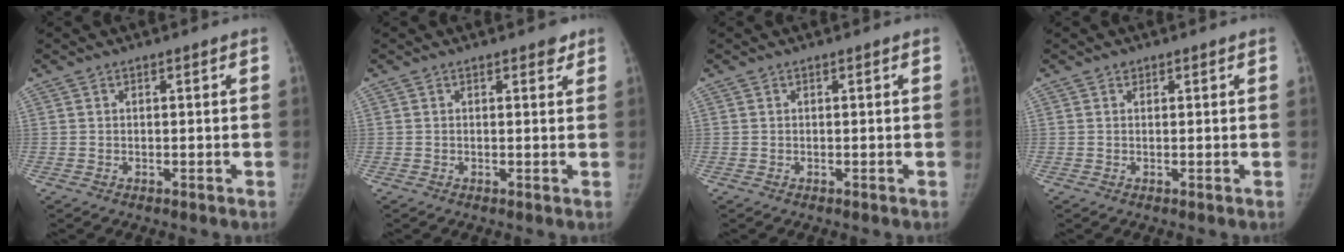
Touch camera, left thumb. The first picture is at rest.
{"total": 1.7, "force": [1.2, 0.9, 0.9], "torque": [0.000, -0.005, 0.012]}
{"total": 0.0}
{"total": 0.8, "force": [0.5, 0.6, 0.1], "torque": [0.005, -0.003, 0.006]}